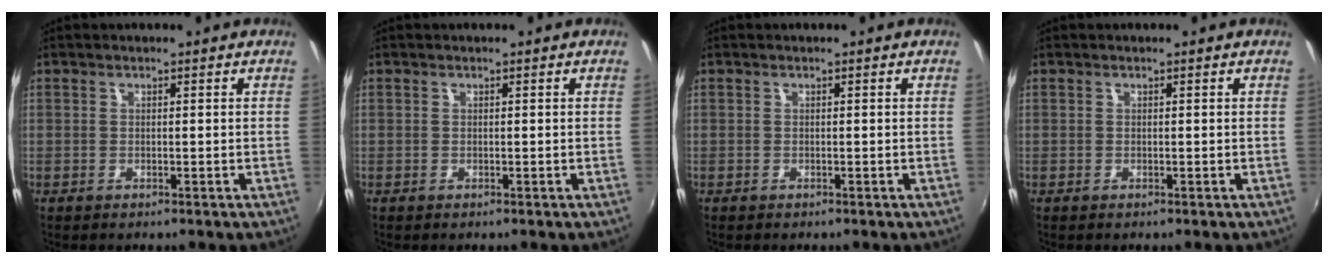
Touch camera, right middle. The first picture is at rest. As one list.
[{"total": 0.0}, {"total": 0.0}, {"total": 0.0}]